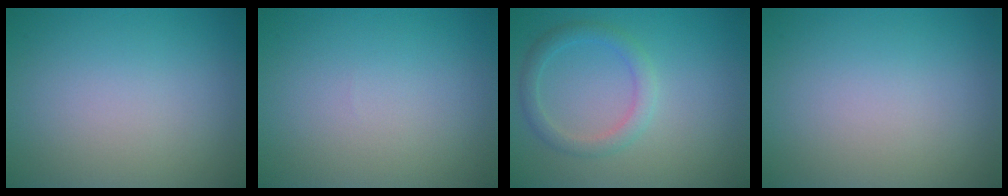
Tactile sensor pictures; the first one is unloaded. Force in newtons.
{"total": 0.0}
{"total": 2.3, "press": 2.3, "slide": 0.0}
{"total": 0.0}